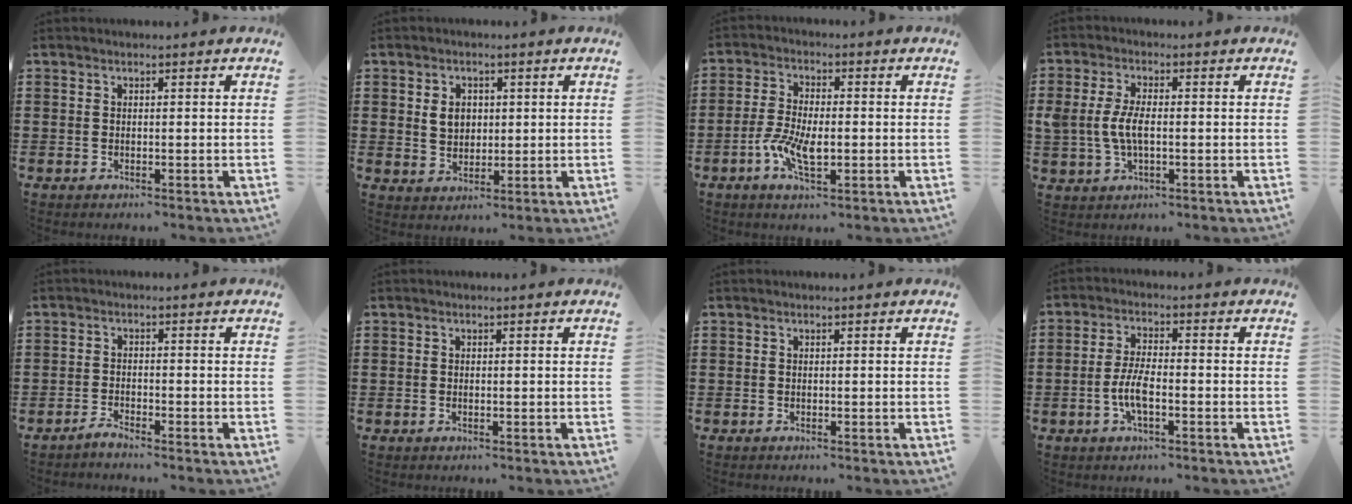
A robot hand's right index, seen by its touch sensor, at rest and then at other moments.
{"total": 3.7, "force": [0.7, 2.9, 2.2], "torque": [-0.052, 0.012, 0.011]}
{"total": 6.5, "force": [-1.8, 2.8, 5.5], "torque": [-0.120, -0.001, -0.037]}
{"total": 5.1, "force": [-0.3, 2.5, 4.5], "torque": [-0.112, -0.004, -0.014]}
{"total": 1.6, "force": [-1.6, 0.0, 0.3], "torque": [-0.008, 0.002, -0.030]}
{"total": 0.0}
{"total": 0.0}
{"total": 5.0, "force": [-1.4, 1.6, 4.6], "torque": [-0.105, -0.002, -0.033]}